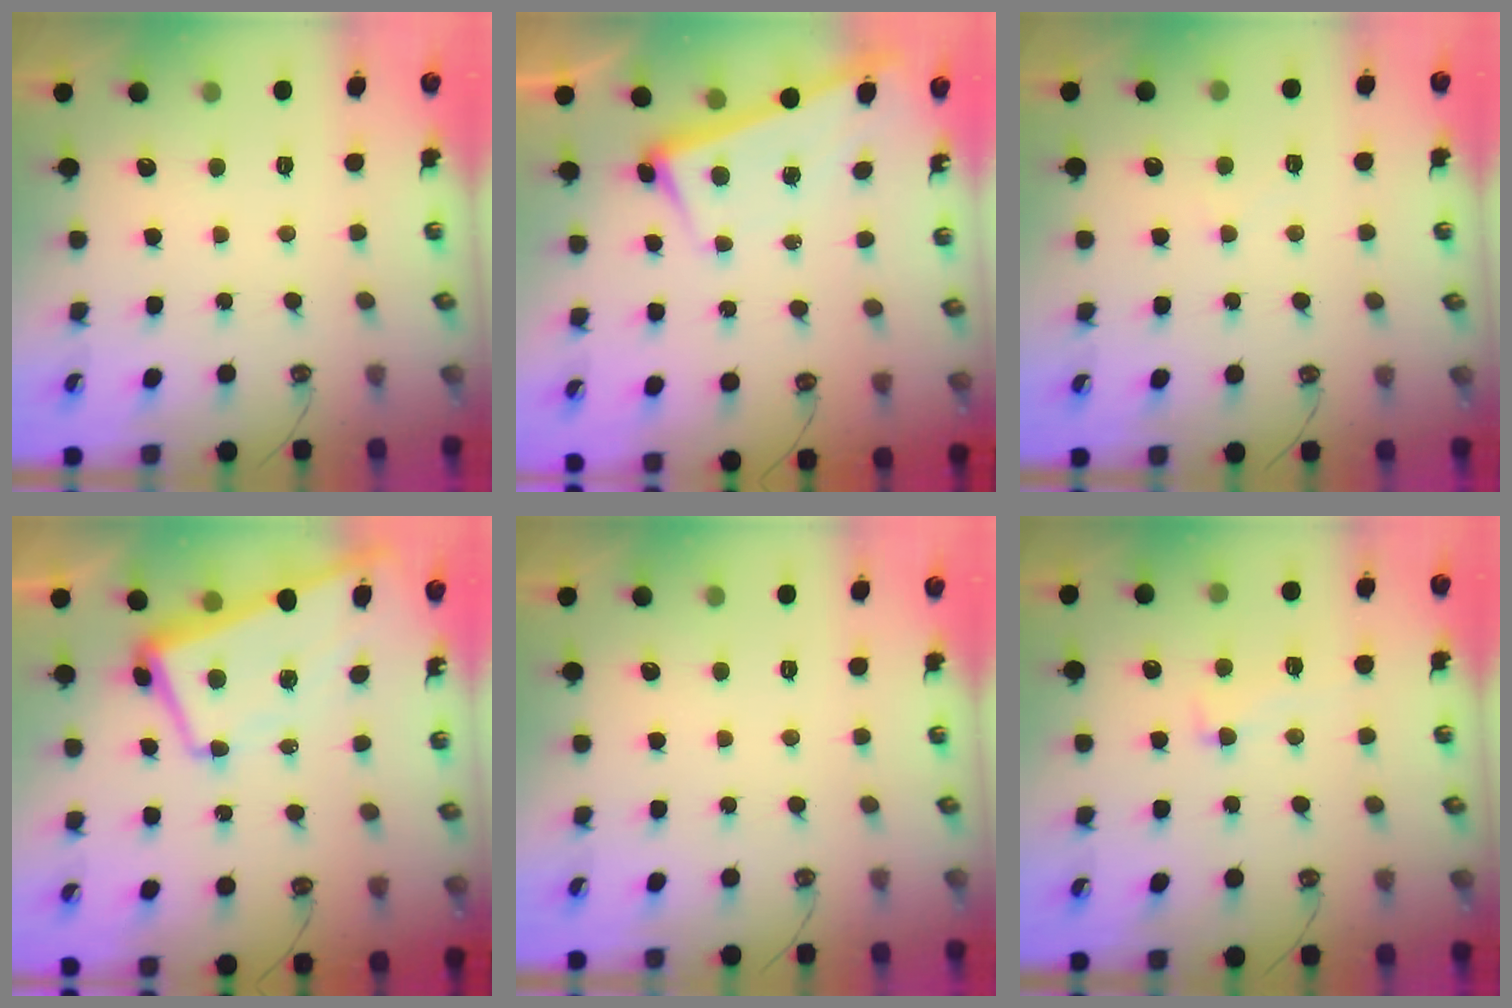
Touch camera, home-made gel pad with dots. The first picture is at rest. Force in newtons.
{"total": 2.7, "press": 2.7, "slide": 0.7}
{"total": 2.0, "press": 2.0, "slide": 0.3}
{"total": 2.6, "press": 2.4, "slide": 1.1}
{"total": 0.0}
{"total": 1.2, "press": 0.2, "slide": 1.1}